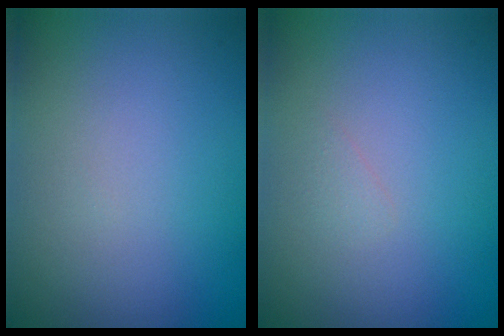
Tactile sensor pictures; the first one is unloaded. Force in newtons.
{"total": 0.6, "press": 0.6, "slide": 0.0}